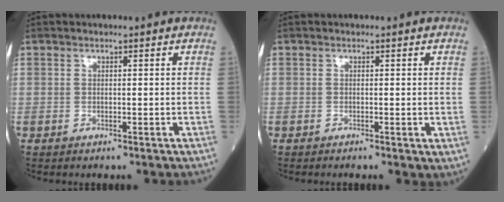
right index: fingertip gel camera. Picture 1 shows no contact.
{"total": 0.8, "force": [-0.2, 0.2, 0.7], "torque": [-0.010, -0.002, -0.006]}